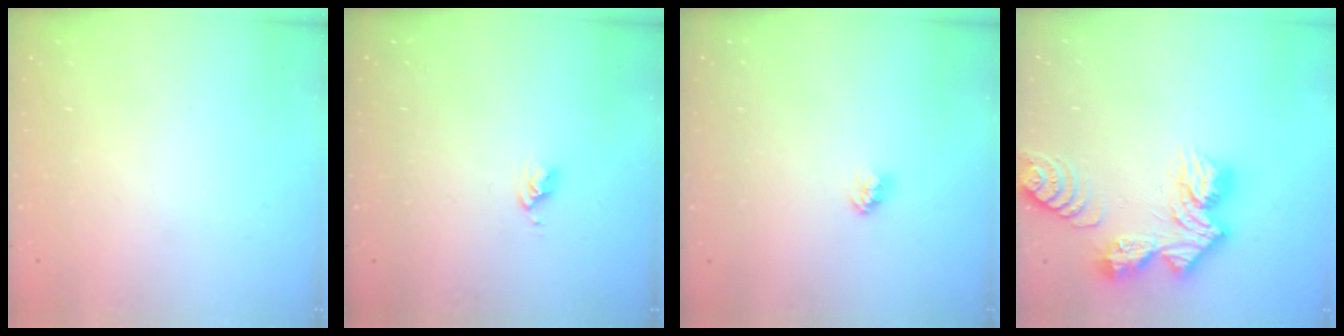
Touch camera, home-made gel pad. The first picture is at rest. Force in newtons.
{"total": 2.7, "press": 2.6, "slide": 0.4}
{"total": 2.3, "press": 2.3, "slide": 0.1}
{"total": 14.7, "press": 14.7, "slide": 1.3}